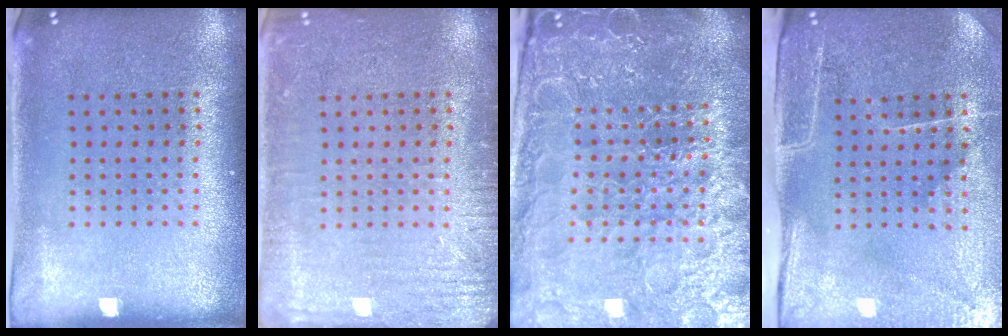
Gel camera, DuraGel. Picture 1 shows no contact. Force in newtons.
{"total": 3.0, "press": 3.0, "slide": 0.3}
{"total": 6.0, "press": 5.4, "slide": 2.6}
{"total": 4.6, "press": 3.8, "slide": 2.5}